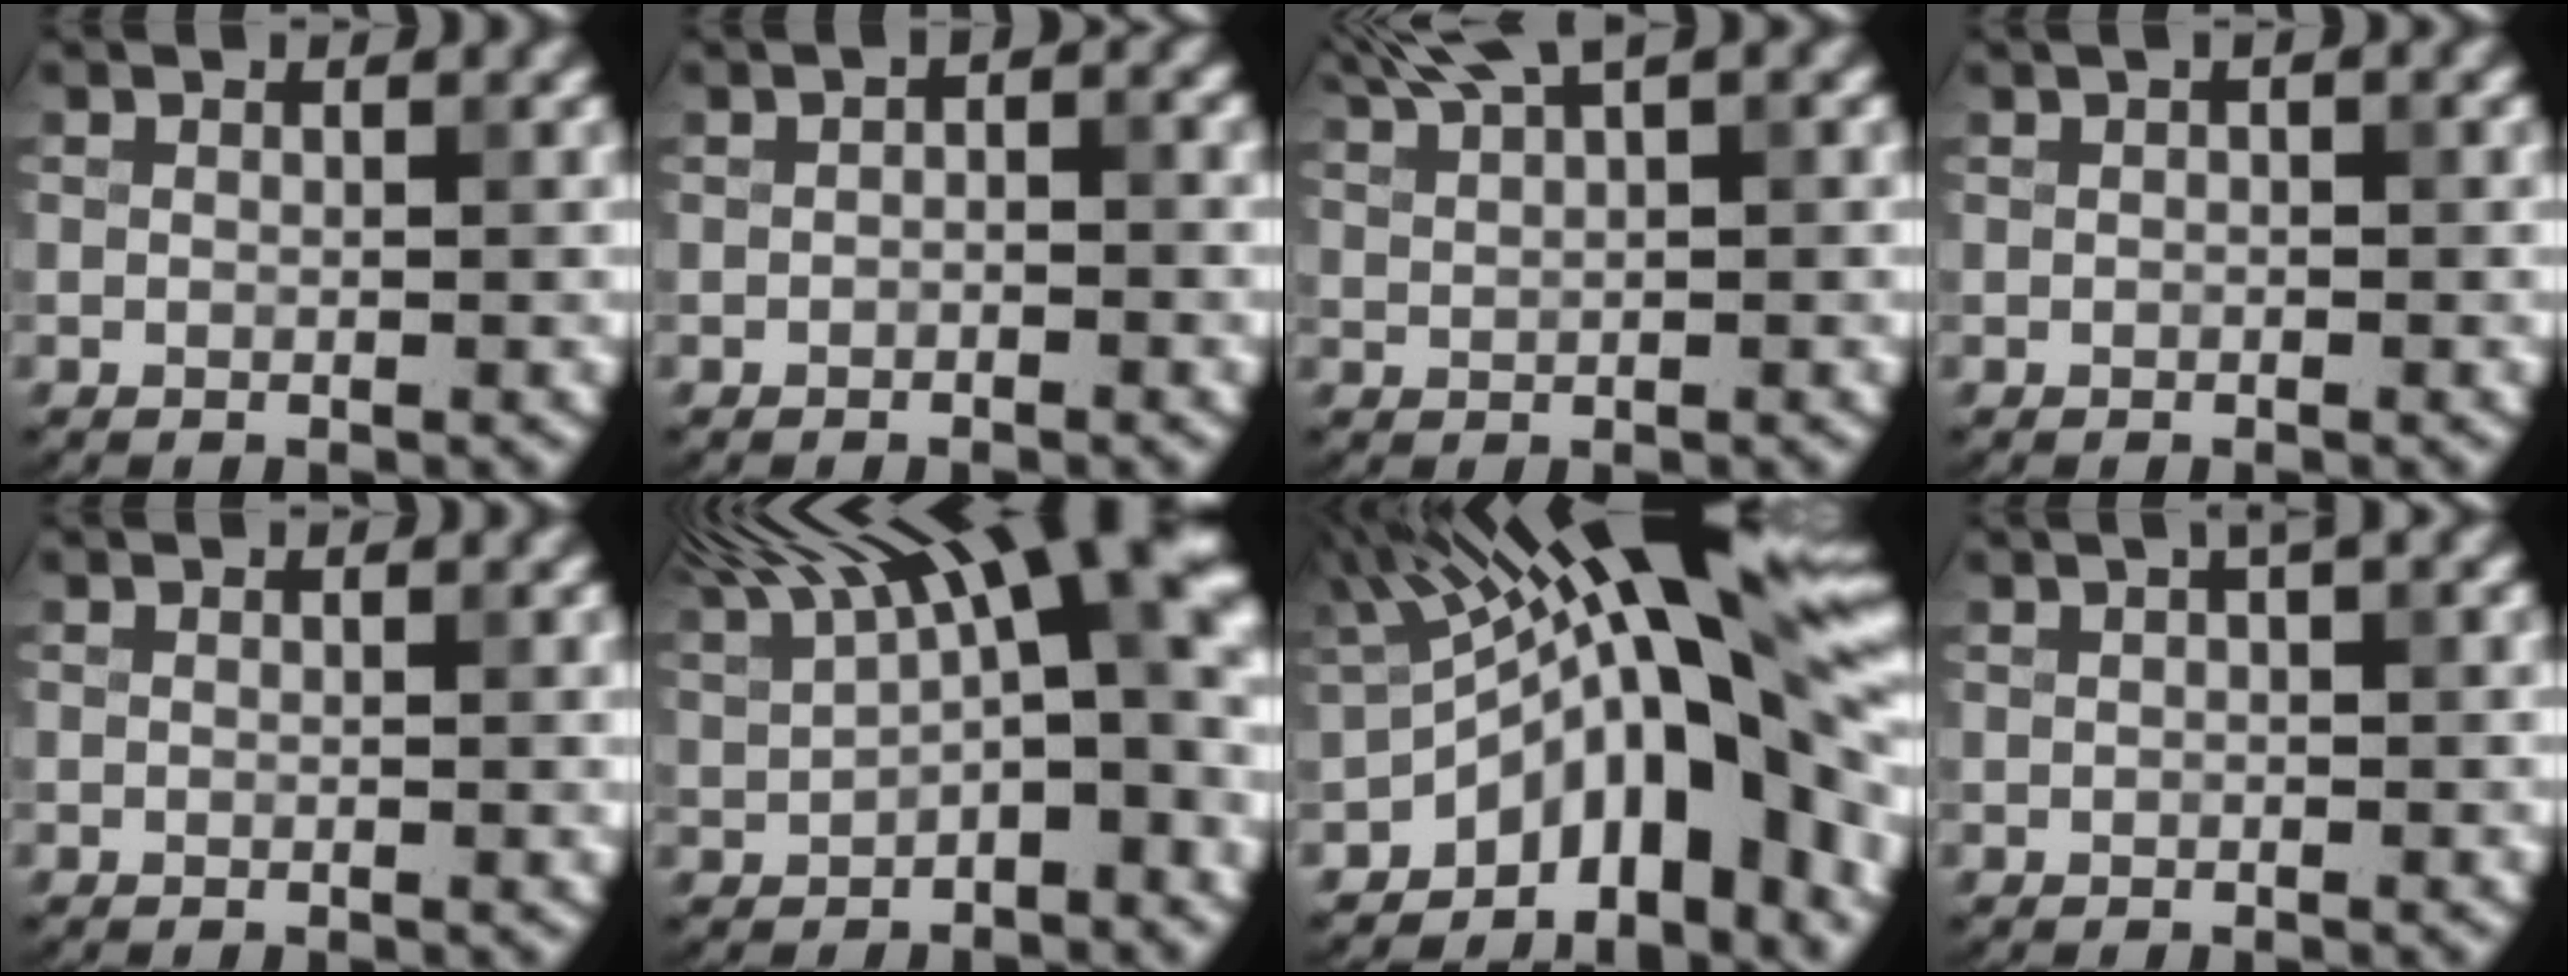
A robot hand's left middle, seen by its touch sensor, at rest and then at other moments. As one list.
[{"total": 1.2, "force": [-0.4, 0.8, 0.8], "torque": [-0.013, 0.002, -0.007]}, {"total": 5.2, "force": [3.9, 1.2, 3.3], "torque": [-0.061, 0.019, 0.056]}, {"total": 0.9, "force": [0.4, 0.4, 0.7], "torque": [-0.013, -0.001, 0.000]}, {"total": 1.0, "force": [0.0, 0.4, 0.9], "torque": [-0.008, 0.002, -0.002]}, {"total": 13.0, "force": [4.7, 5.0, 11.1], "torque": [-0.157, 0.020, 0.073]}, {"total": 14.4, "force": [-0.7, 5.8, 13.1], "torque": [-0.158, 0.027, -0.018]}, {"total": 1.9, "force": [0.8, 0.5, 1.6], "torque": [-0.019, 0.009, 0.004]}]